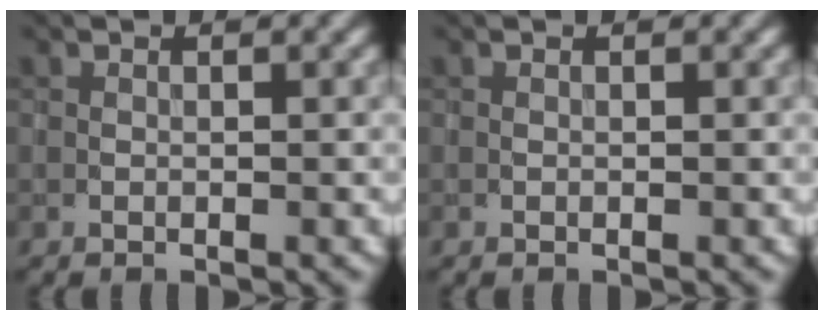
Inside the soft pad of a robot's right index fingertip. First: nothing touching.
{"total": 0.0}